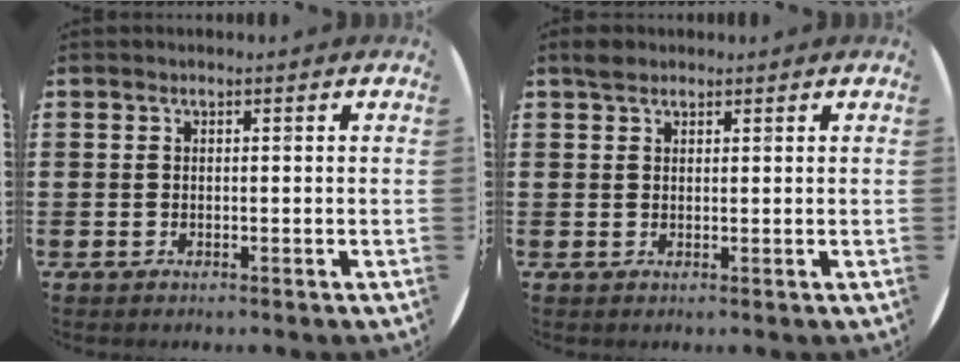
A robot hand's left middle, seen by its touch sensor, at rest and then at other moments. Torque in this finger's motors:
{"motor_torque": [0.65, -0.45, 0.00, 0.00]}